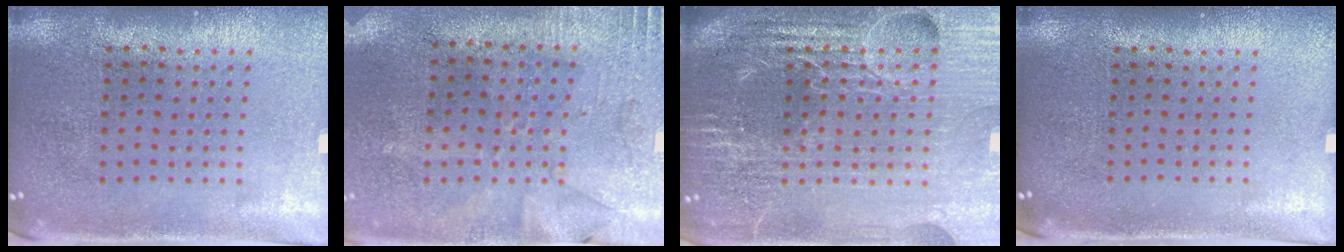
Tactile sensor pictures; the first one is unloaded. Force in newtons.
{"total": 2.8, "press": 2.2, "slide": 1.7}
{"total": 6.2, "press": 5.5, "slide": 2.8}
{"total": 0.0}